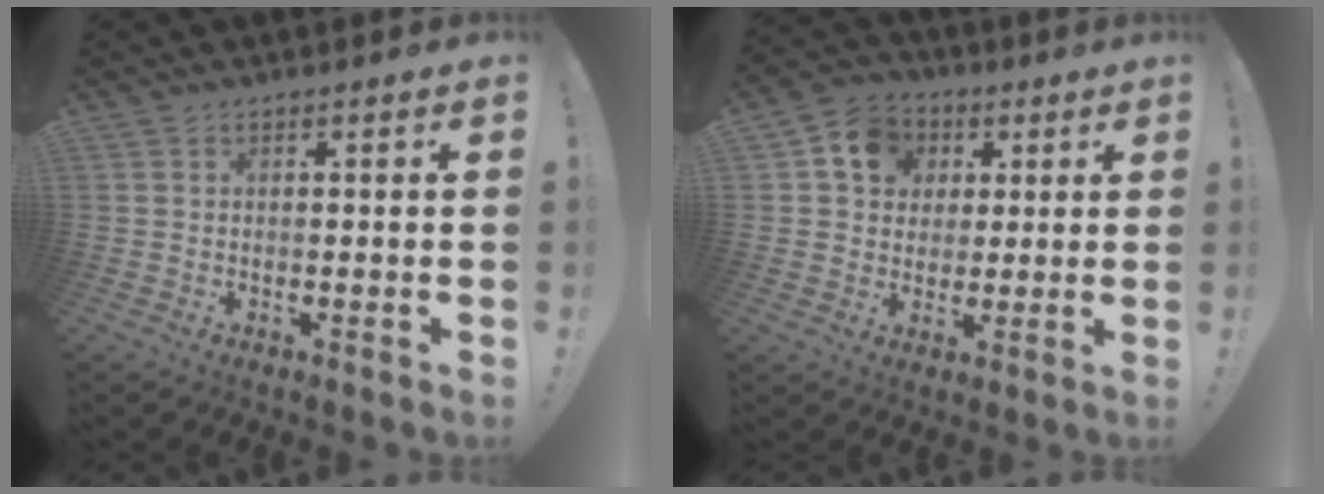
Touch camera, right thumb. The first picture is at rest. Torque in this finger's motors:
{"motor_torque": [1.19, 1.22, 0.65, 0.22, 0.07]}